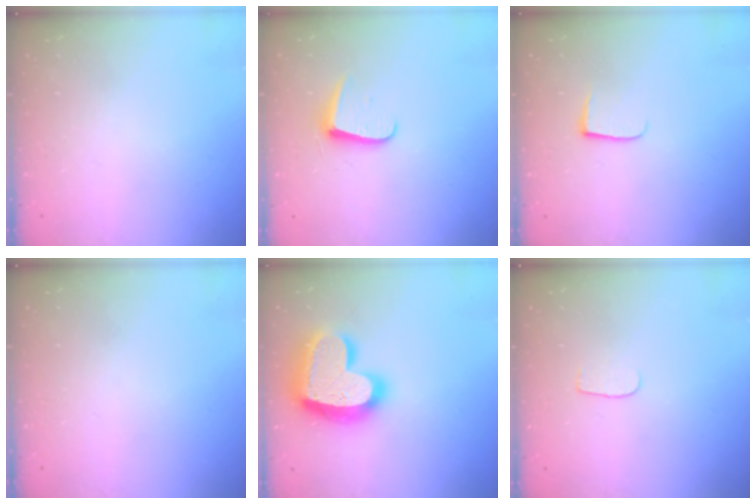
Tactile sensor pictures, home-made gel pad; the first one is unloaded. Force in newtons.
{"total": 6.8, "press": 6.8, "slide": 0.7}
{"total": 5.2, "press": 5.2, "slide": 0.7}
{"total": 0.0}
{"total": 24.6, "press": 24.5, "slide": 1.9}
{"total": 3.8, "press": 3.7, "slide": 0.4}